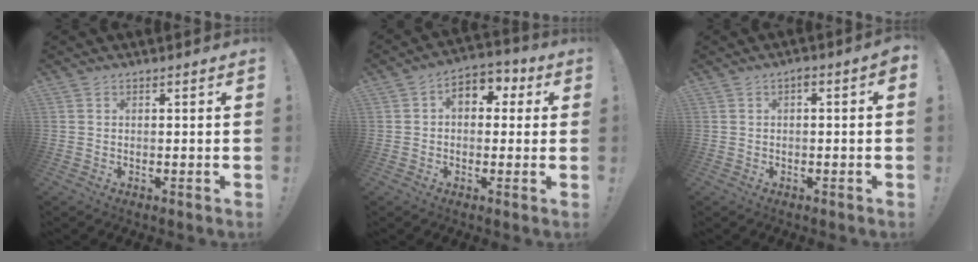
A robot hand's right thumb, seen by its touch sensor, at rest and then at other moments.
{"total": 7.3, "force": [1.6, 5.4, 4.6], "torque": [-0.062, 0.003, 0.032]}
{"total": 1.6, "force": [-0.7, 0.3, 1.4], "torque": [-0.028, 0.005, -0.013]}